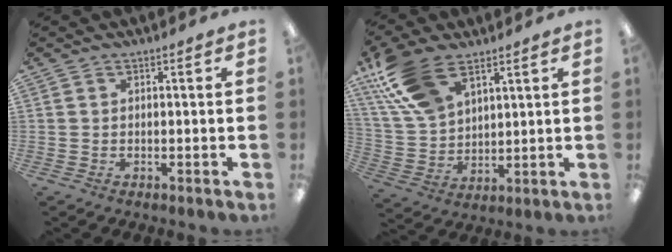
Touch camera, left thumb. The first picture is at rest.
{"total": 16.2, "force": [9.9, 8.3, 9.7], "torque": [-0.229, -0.026, 0.185]}